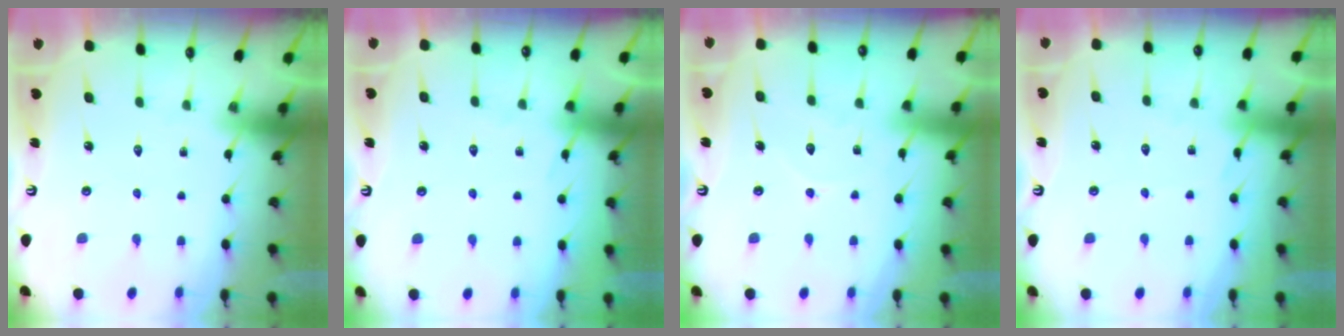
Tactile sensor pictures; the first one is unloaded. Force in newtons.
{"total": 3.8, "press": 3.7, "slide": 0.5}
{"total": 6.0, "press": 6.0, "slide": 0.7}
{"total": 3.8, "press": 3.8, "slide": 0.5}